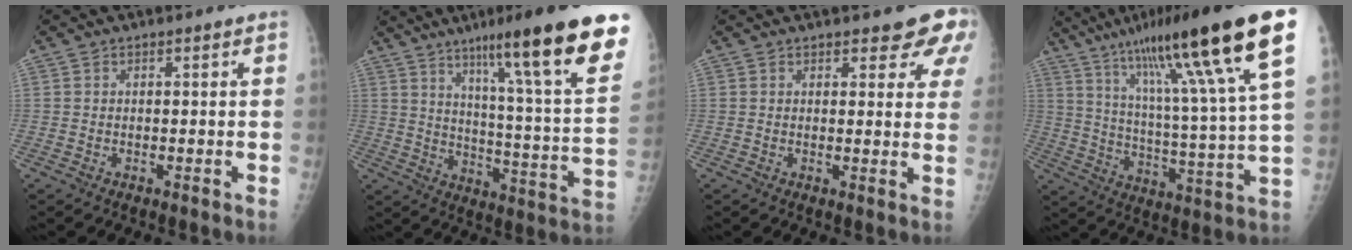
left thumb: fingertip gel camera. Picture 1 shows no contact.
{"total": 26.1, "force": [16.3, 2.3, 20.2], "torque": [-0.280, -0.060, 0.236]}
{"total": 7.9, "force": [5.6, 2.9, 4.8], "torque": [-0.024, -0.023, 0.059]}
{"total": 27.0, "force": [14.8, 2.1, 22.5], "torque": [-0.355, -0.031, 0.236]}